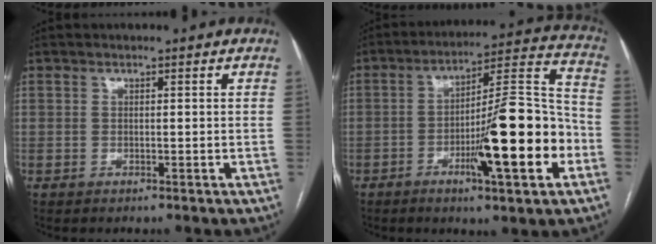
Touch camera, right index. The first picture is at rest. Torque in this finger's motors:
{"motor_torque": [2.14, 0.00, 1.05, 0.21]}